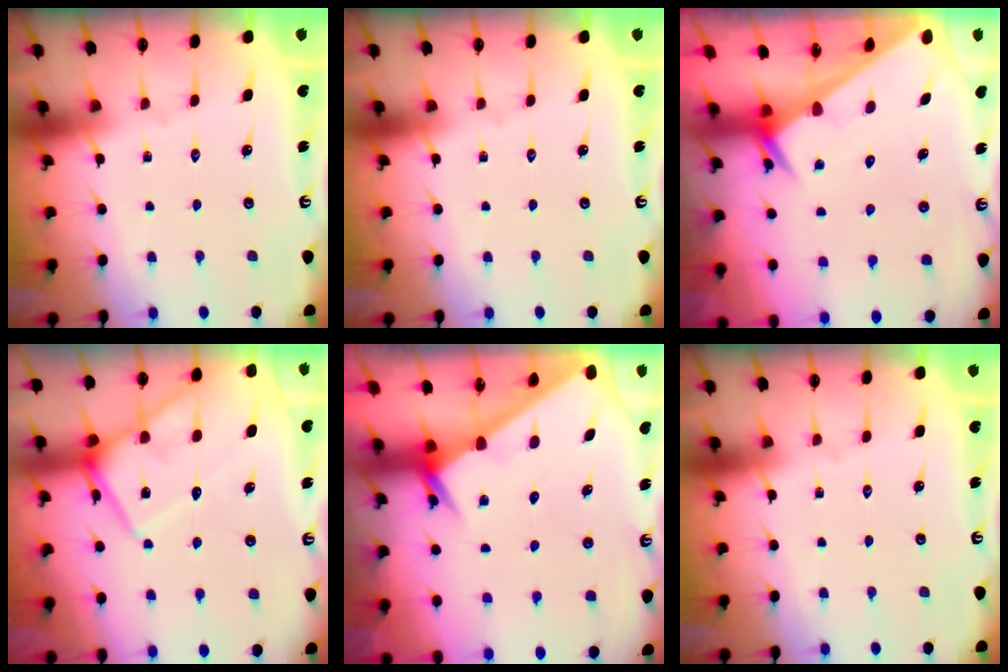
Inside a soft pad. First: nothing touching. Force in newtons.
{"total": 0.0}
{"total": 2.4, "press": 2.4, "slide": 0.1}
{"total": 12.2, "press": 12.1, "slide": 0.7}
{"total": 2.5, "press": 2.5, "slide": 0.1}
{"total": 0.0}